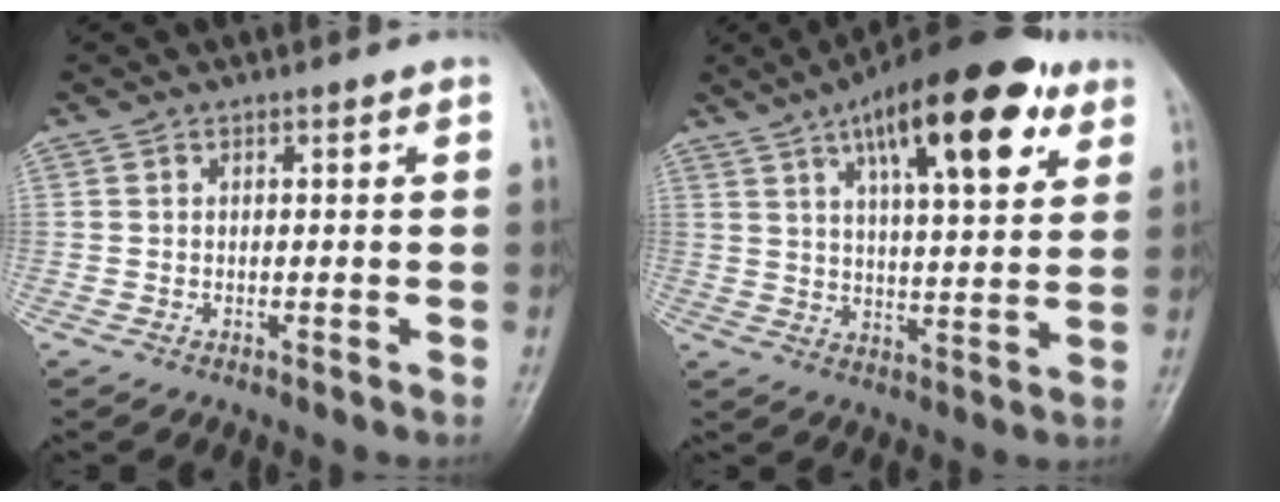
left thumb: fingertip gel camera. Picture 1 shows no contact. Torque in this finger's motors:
{"motor_torque": [1.84, 1.85, 1.87, -0.89, 0.15]}